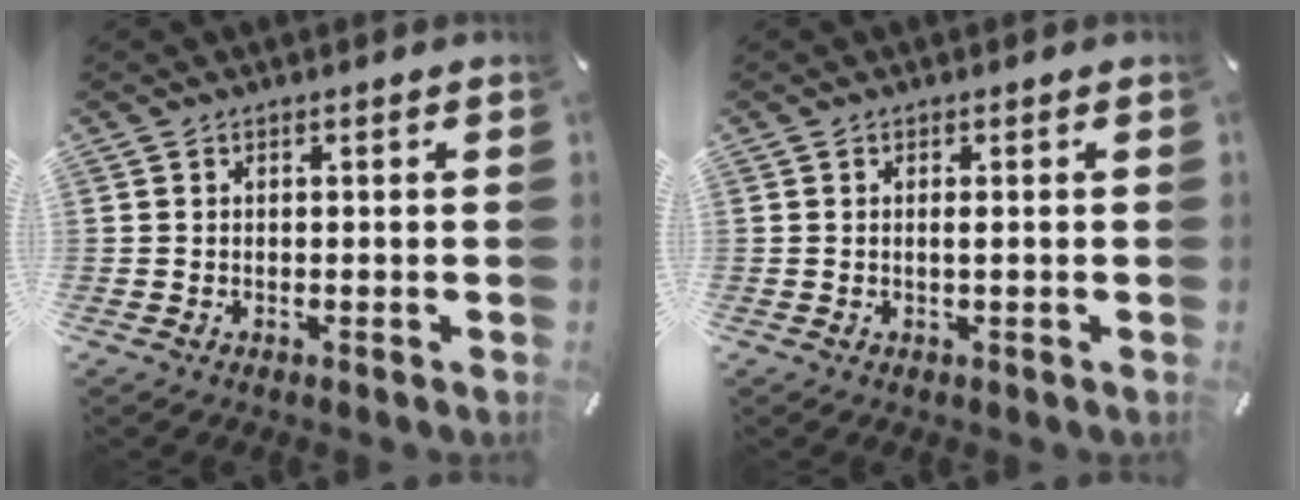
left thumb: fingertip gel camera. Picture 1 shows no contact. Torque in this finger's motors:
{"motor_torque": [-0.17, -0.32, -0.02, 0.05, 0.06]}